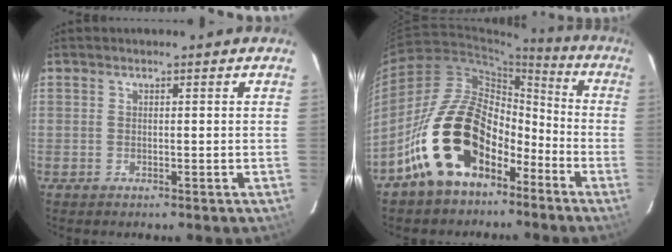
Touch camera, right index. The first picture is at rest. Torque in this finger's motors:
{"motor_torque": [2.06, -0.08, 1.05, 0.21]}